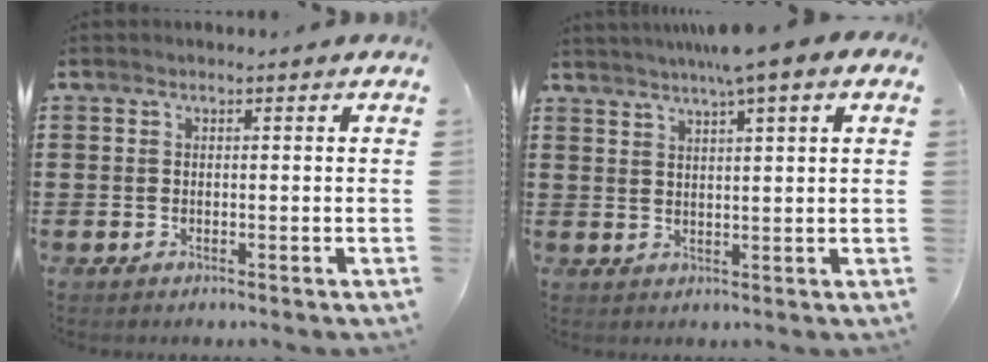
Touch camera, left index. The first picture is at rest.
{"total": 4.9, "force": [3.5, -0.3, 3.4], "torque": [-0.074, 0.000, 0.061]}